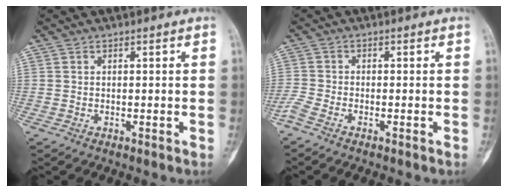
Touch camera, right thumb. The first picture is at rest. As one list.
[{"total": 2.6, "force": [-2.1, 0.6, 1.4], "torque": [-0.045, 0.007, -0.047]}]